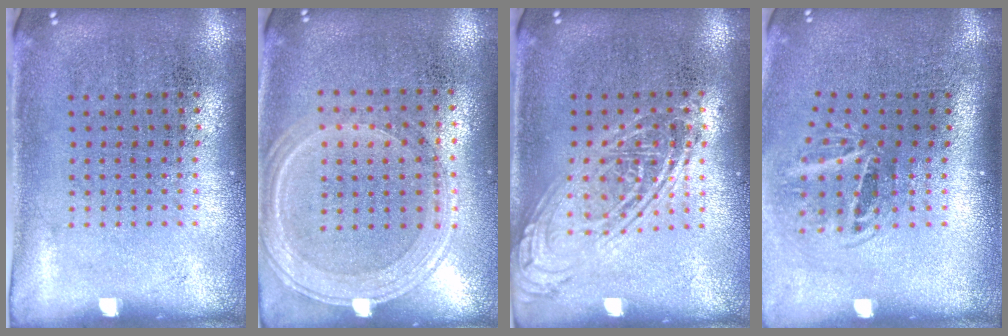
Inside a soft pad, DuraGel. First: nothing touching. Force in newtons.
{"total": 1.3, "press": 1.2, "slide": 0.5}
{"total": 2.4, "press": 2.4, "slide": 0.2}
{"total": 2.0, "press": 1.3, "slide": 1.5}